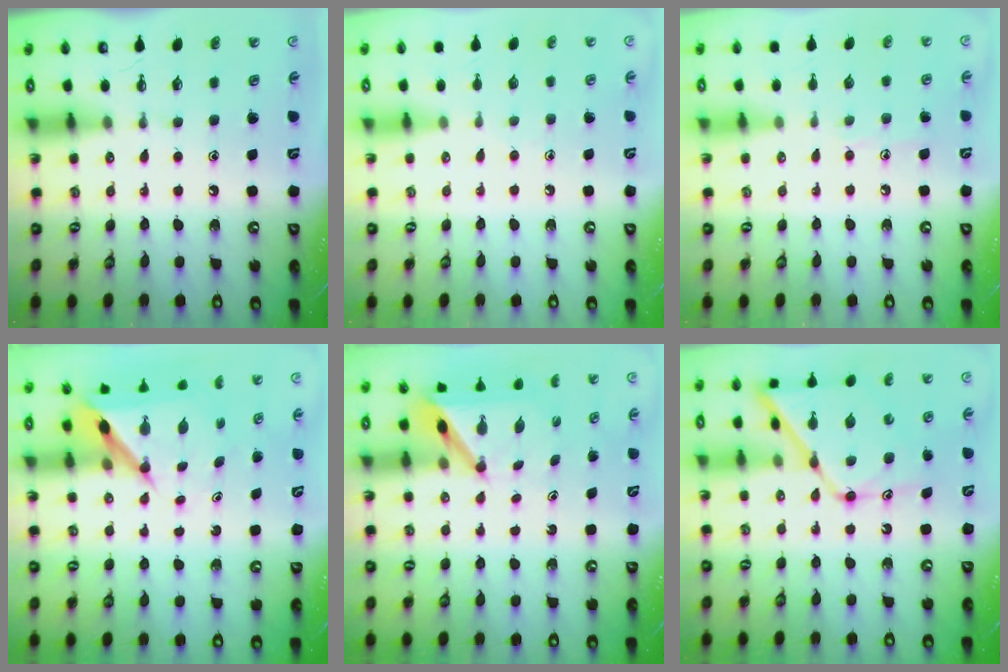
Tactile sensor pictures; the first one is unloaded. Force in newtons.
{"total": 4.3, "press": 4.3, "slide": 0.4}
{"total": 5.1, "press": 5.1, "slide": 0.5}
{"total": 7.1, "press": 7.1, "slide": 0.6}
{"total": 5.3, "press": 5.3, "slide": 0.4}
{"total": 13.6, "press": 13.5, "slide": 1.2}